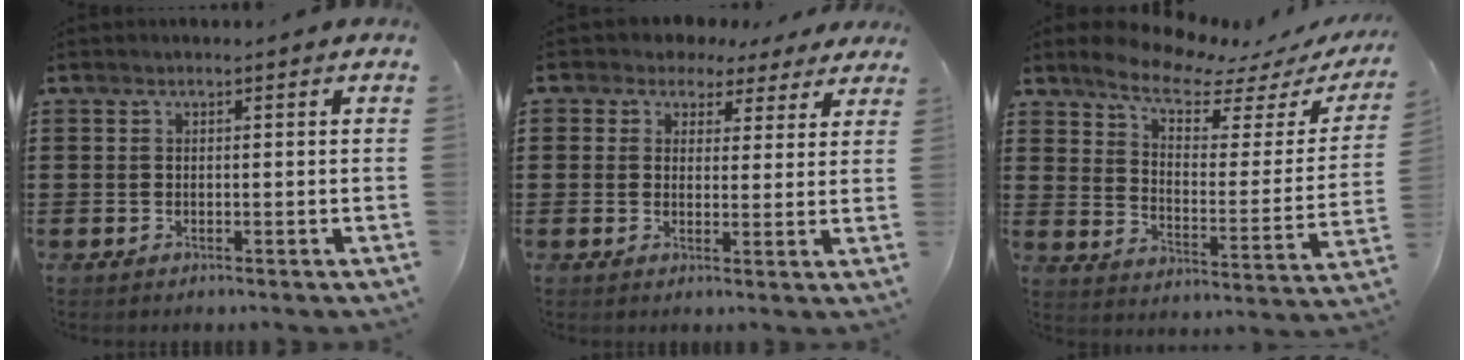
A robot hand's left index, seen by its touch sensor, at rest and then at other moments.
{"total": 3.5, "force": [2.3, 2.6, 0.5], "torque": [-0.030, -0.001, 0.040]}
{"total": 8.1, "force": [6.9, 2.1, 3.7], "torque": [-0.090, -0.042, 0.119]}